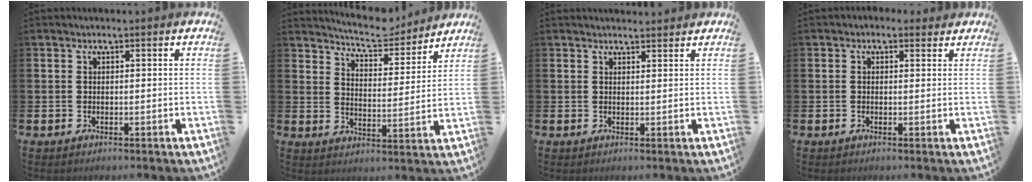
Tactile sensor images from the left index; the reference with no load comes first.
{"total": 7.0, "force": [6.9, 1.1, 1.1], "torque": [-0.040, -0.047, 0.120]}
{"total": 1.6, "force": [1.6, 0.2, 0.0], "torque": [0.006, -0.008, 0.027]}
{"total": 0.9, "force": [0.5, 0.7, 0.2], "torque": [-0.005, 0.008, 0.008]}